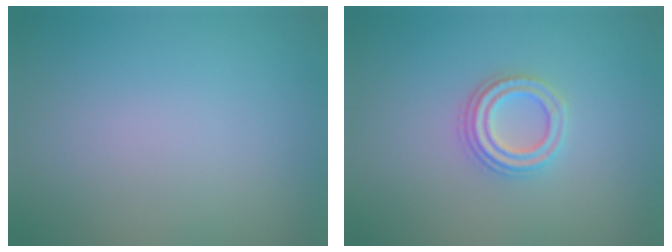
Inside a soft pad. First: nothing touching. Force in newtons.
{"total": 2.7, "press": 2.5, "slide": 1.2}